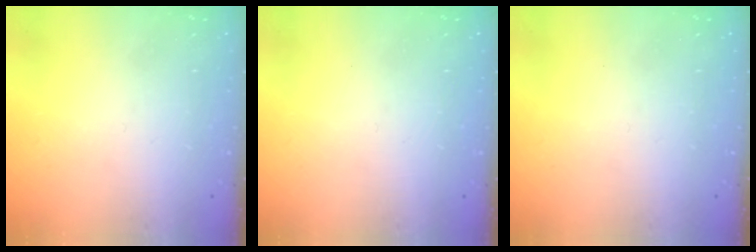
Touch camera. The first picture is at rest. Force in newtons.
{"total": 0.0}
{"total": 0.0}